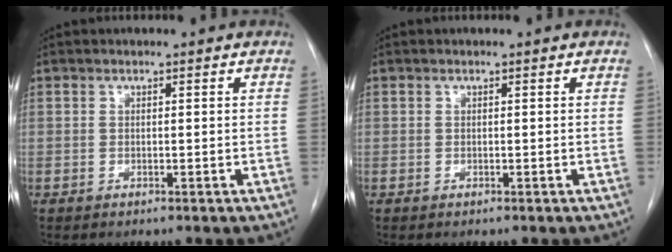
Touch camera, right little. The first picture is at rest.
{"total": 0.0}